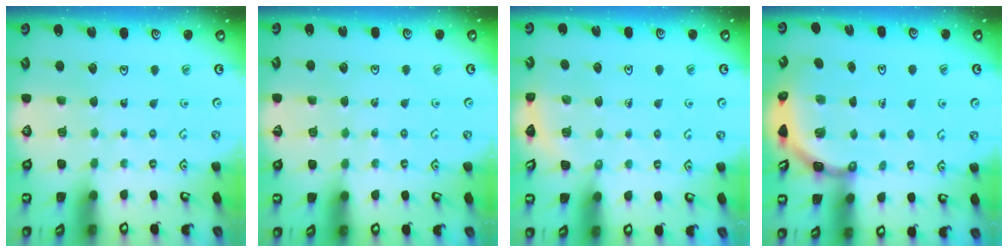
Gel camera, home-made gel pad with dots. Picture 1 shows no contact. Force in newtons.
{"total": 2.1, "press": 2.0, "slide": 0.5}
{"total": 3.5, "press": 3.5, "slide": 0.6}
{"total": 4.0, "press": 3.9, "slide": 0.9}